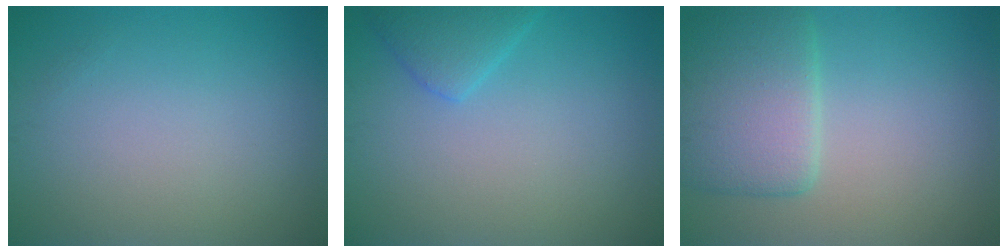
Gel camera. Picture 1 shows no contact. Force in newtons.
{"total": 2.9, "press": 2.9, "slide": 0.3}
{"total": 5.4, "press": 5.4, "slide": 0.3}